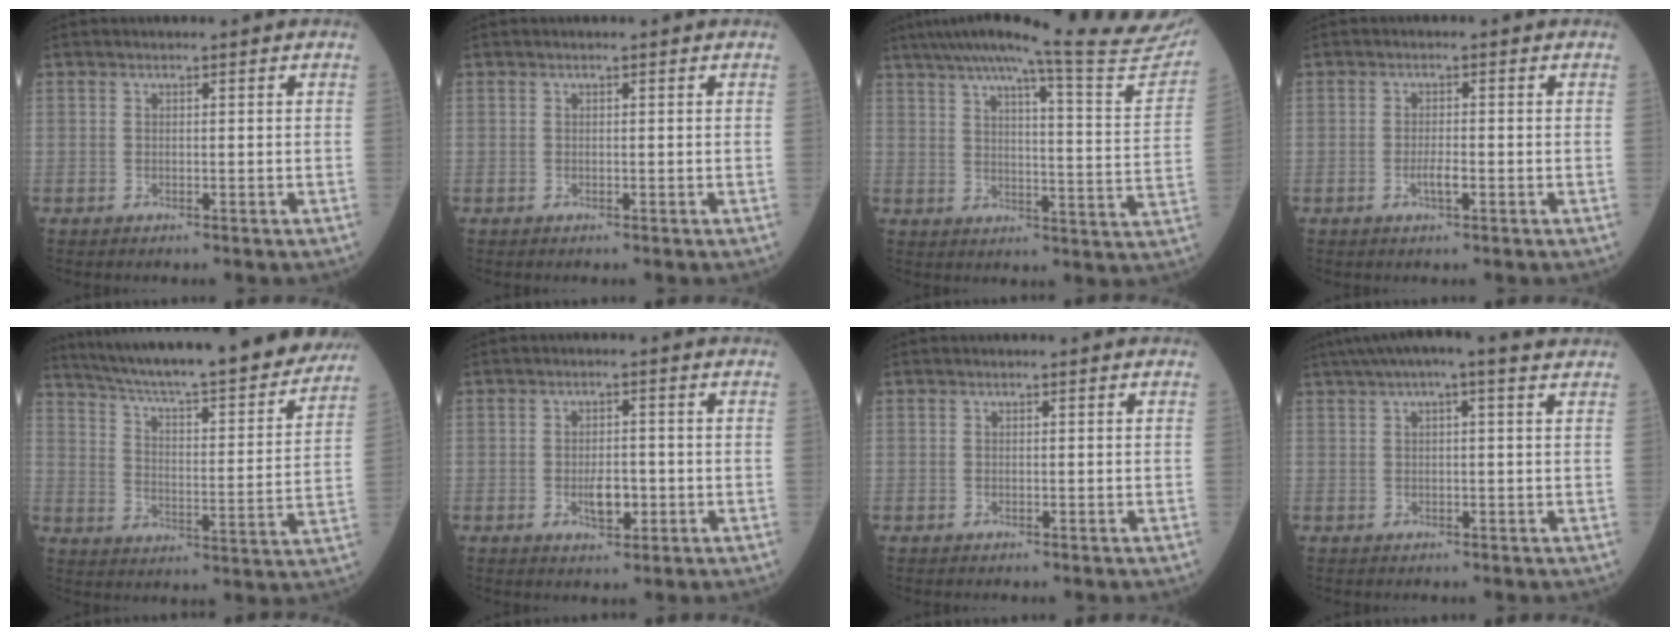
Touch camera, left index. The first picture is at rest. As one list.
[{"total": 0.0}, {"total": 22.5, "force": [20.6, -1.0, 9.0], "torque": [-0.138, -0.076, 0.255]}, {"total": 2.1, "force": [-0.8, 0.3, 1.9], "torque": [-0.037, -0.001, -0.013]}, {"total": 28.7, "force": [25.5, 3.1, 13.0], "torque": [-0.207, -0.039, 0.340]}, {"total": 3.6, "force": [-1.0, 1.6, 3.1], "torque": [-0.057, 0.001, -0.012]}, {"total": 0.0}, {"total": 8.0, "force": [5.9, 0.8, 5.4], "torque": [-0.097, 0.045, 0.078]}]